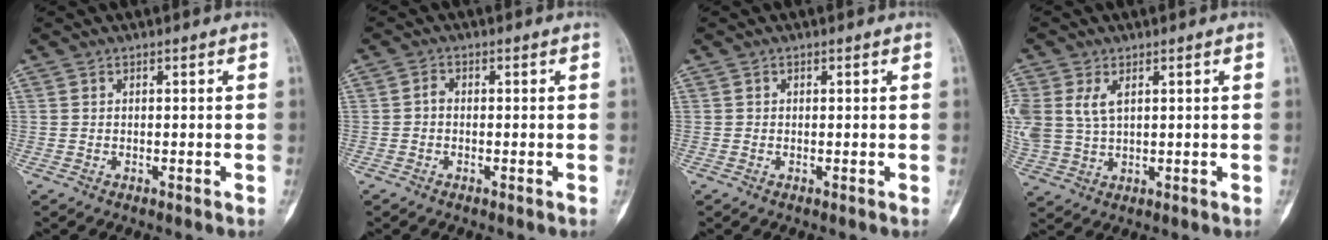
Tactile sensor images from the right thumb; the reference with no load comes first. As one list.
[{"total": 1.5, "force": [-0.3, 1.1, 0.9], "torque": [-0.012, 0.004, -0.011]}, {"total": 0.0}, {"total": 9.1, "force": [2.8, 5.8, 6.5], "torque": [-0.158, 0.001, 0.067]}]